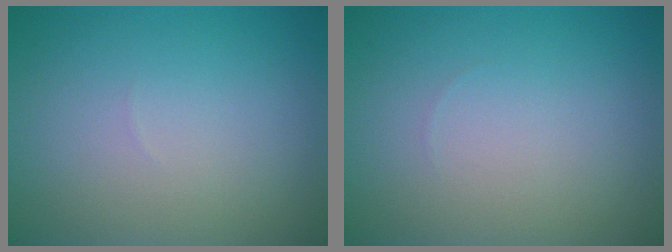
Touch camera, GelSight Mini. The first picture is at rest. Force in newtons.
{"total": 0.0}